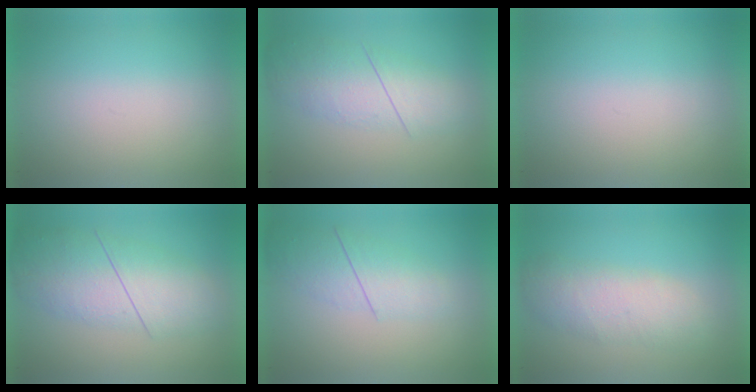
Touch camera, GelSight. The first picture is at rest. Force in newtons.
{"total": 3.0}
{"total": 0.0}
{"total": 4.6}
{"total": 2.2}
{"total": 3.2}